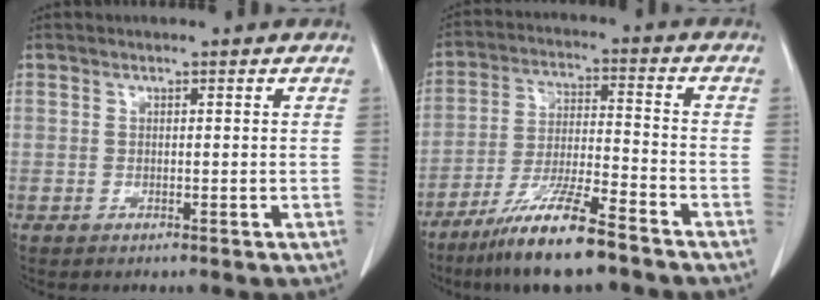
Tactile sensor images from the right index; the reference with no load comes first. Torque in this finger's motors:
{"motor_torque": [0.63, -0.60, 0.43, 0.15]}